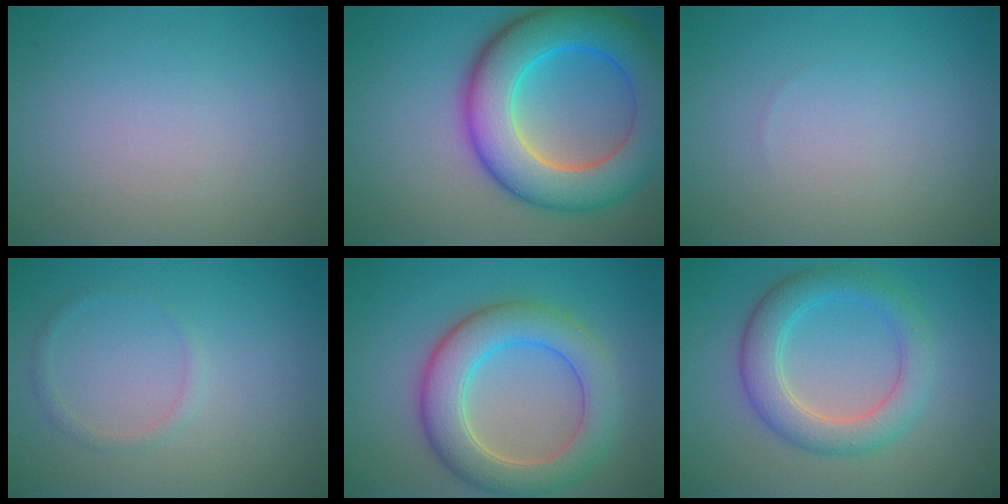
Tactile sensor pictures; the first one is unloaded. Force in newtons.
{"total": 10.6, "press": 10.6, "slide": 0.2}
{"total": 0.0}
{"total": 0.9, "press": 0.9, "slide": 0.1}
{"total": 6.8, "press": 6.8, "slide": 0.3}
{"total": 4.7, "press": 4.7, "slide": 0.2}